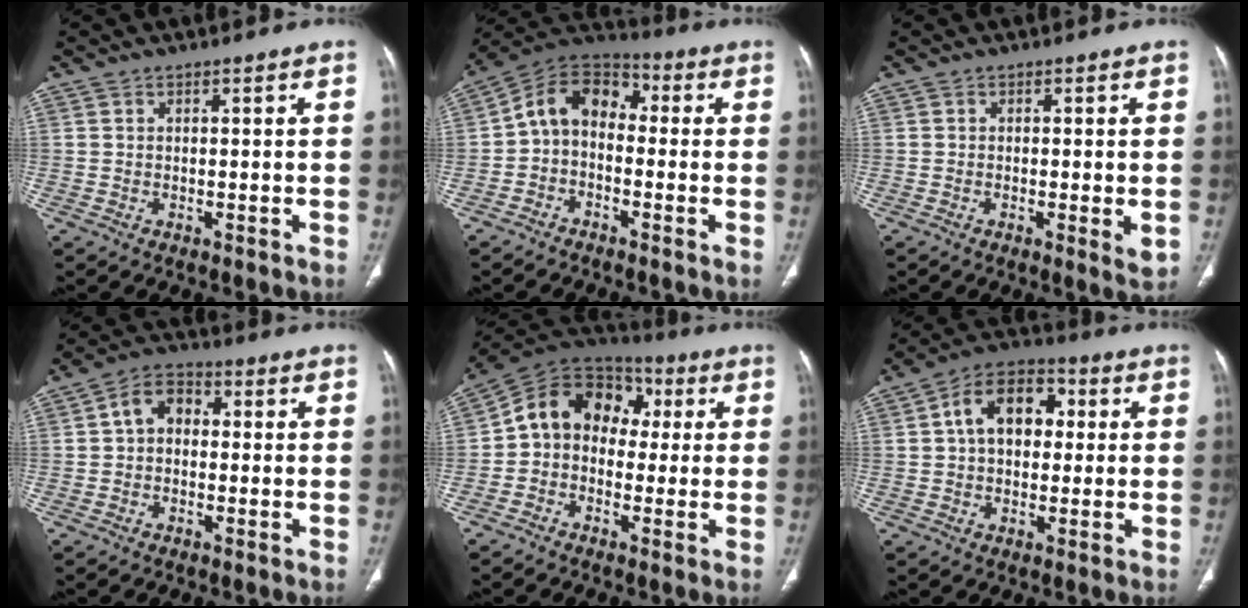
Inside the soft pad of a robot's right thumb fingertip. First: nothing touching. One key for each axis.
{"total": 10.2, "fx": -0.8, "fy": 7.4, "fz": 6.9, "tx": -0.097, "ty": 0.048, "tz": -0.033}
{"total": 3.3, "fx": -0.5, "fy": 0.9, "fz": 3.1, "tx": -0.048, "ty": -0.011, "tz": -0.011}
{"total": 6.4, "fx": 0.3, "fy": 4.8, "fz": 4.2, "tx": -0.056, "ty": 0.020, "tz": -0.007}
{"total": 13.5, "fx": 1.2, "fy": 10.6, "fz": 8.3, "tx": -0.101, "ty": 0.048, "tz": 0.003}
{"total": 12.0, "fx": 1.9, "fy": 8.2, "fz": 8.6, "tx": -0.118, "ty": 0.025, "tz": 0.021}